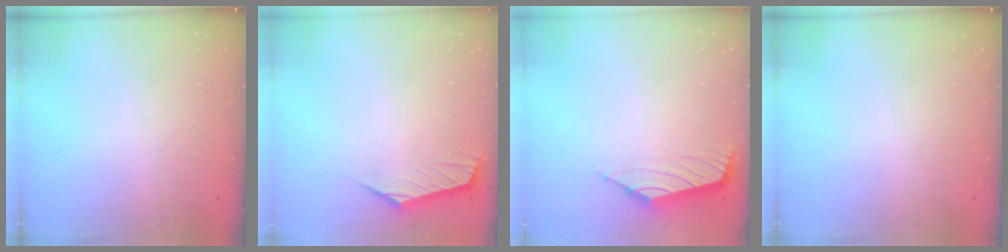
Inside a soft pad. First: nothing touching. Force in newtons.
{"total": 0.9, "press": 0.9, "slide": 0.2}
{"total": 2.3, "press": 2.2, "slide": 0.6}
{"total": 0.0}